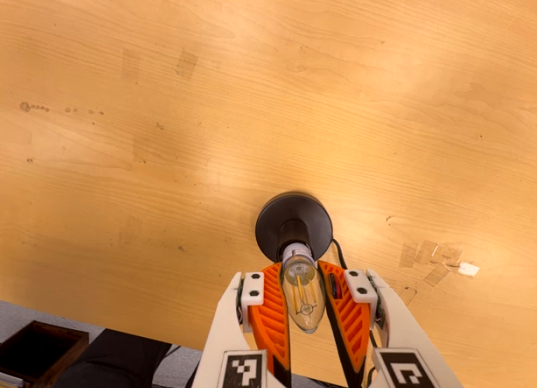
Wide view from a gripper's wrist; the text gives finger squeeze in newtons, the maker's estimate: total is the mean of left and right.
{"total": 17.5, "left": 17.1, "right": 18.0}